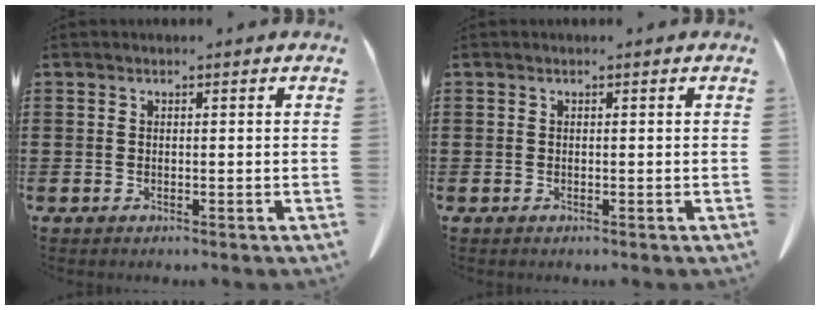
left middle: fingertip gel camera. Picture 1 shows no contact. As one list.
[{"total": 0.0}]